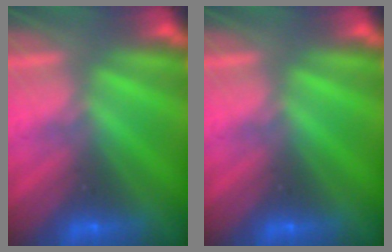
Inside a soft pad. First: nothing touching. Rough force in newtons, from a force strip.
{"total": 0.0}